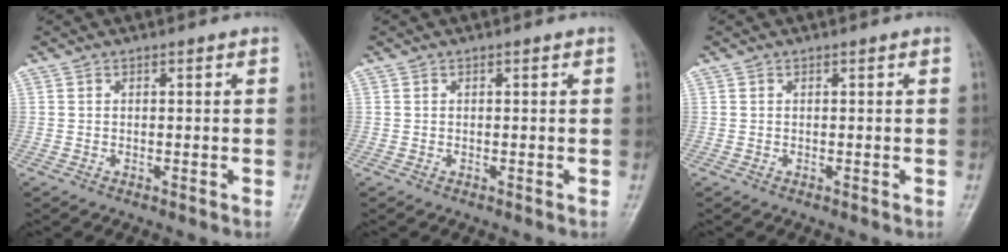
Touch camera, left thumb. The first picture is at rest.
{"total": 0.0}
{"total": 0.0}